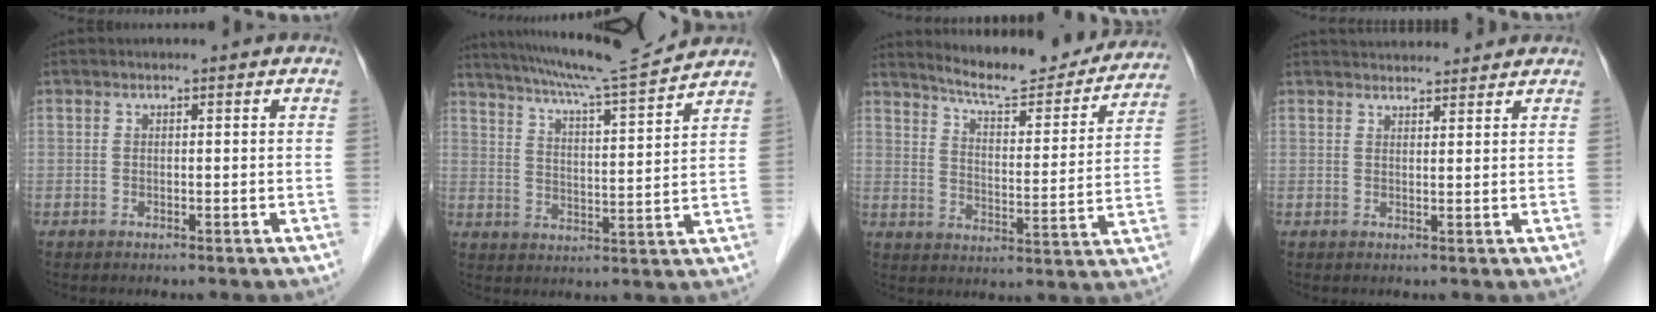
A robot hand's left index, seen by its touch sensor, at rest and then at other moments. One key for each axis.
{"total": 14.0, "fx": 13.0, "fy": -1.4, "fz": 5.1, "tx": -0.096, "ty": -0.008, "tz": 0.197}
{"total": 17.6, "fx": 16.5, "fy": 2.4, "fz": 5.5, "tx": -0.077, "ty": -0.033, "tz": 0.219}
{"total": 6.5, "fx": 6.3, "fy": 1.1, "fz": 1.1, "tx": -0.012, "ty": 0.027, "tz": 0.081}